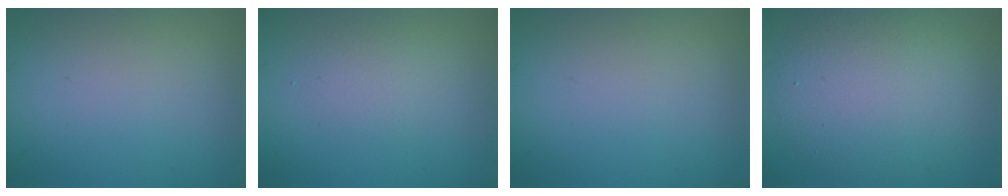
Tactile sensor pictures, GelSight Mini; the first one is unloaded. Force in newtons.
{"total": 1.7, "press": 1.7, "slide": 0.0}
{"total": 0.0}
{"total": 8.6, "press": 8.6, "slide": 0.5}